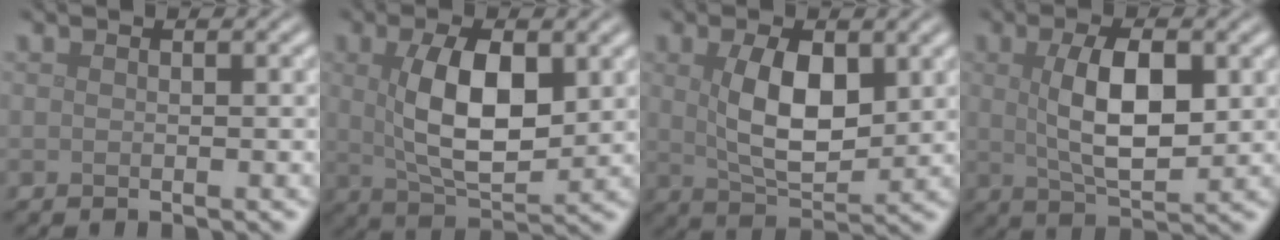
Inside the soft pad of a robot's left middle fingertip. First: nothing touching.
{"total": 7.3, "force": [1.2, 3.2, 6.4], "torque": [-0.122, -0.002, 0.027]}
{"total": 6.0, "force": [1.2, 2.9, 5.1], "torque": [-0.099, -0.002, 0.028]}
{"total": 6.2, "force": [0.9, 2.6, 5.6], "torque": [-0.104, 0.000, 0.020]}